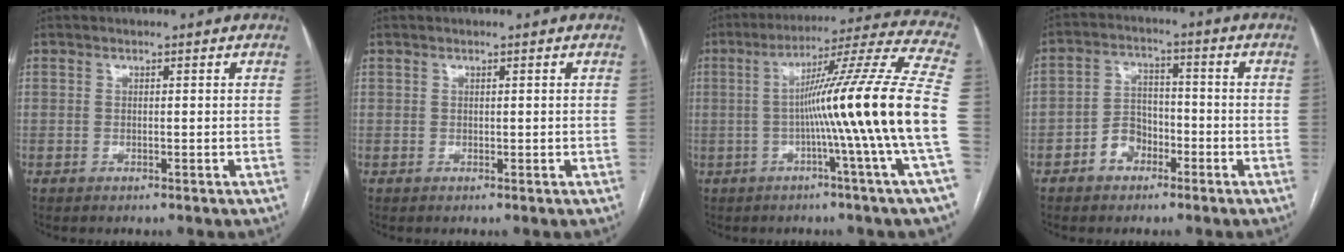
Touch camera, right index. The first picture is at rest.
{"total": 0.0}
{"total": 20.4, "force": [-2.7, -3.4, 20.0], "torque": [-0.272, 0.003, -0.063]}
{"total": 5.5, "force": [-2.9, 3.8, 2.7], "torque": [-0.049, 0.020, -0.052]}